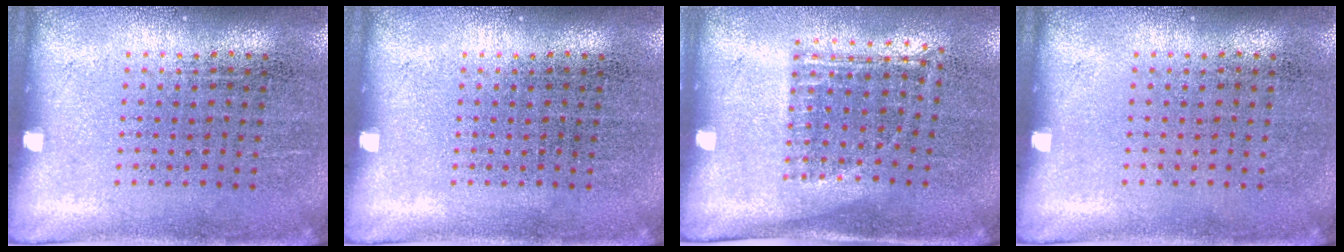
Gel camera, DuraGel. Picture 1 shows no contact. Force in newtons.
{"total": 0.0}
{"total": 1.2, "press": 0.9, "slide": 0.8}
{"total": 0.0}